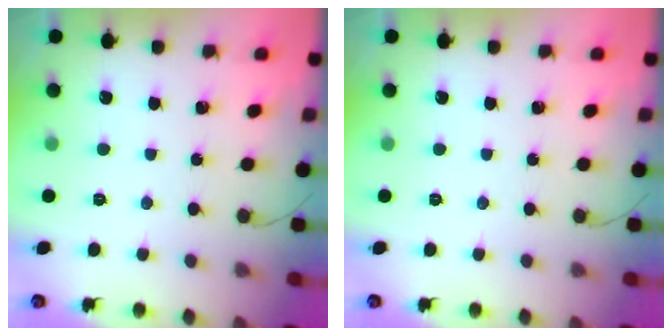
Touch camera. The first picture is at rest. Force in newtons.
{"total": 0.0}